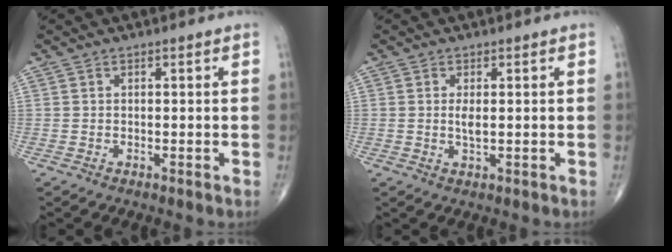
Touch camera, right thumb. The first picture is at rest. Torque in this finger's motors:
{"motor_torque": [0.46, 0.15, 0.32, -0.20, 0.01]}